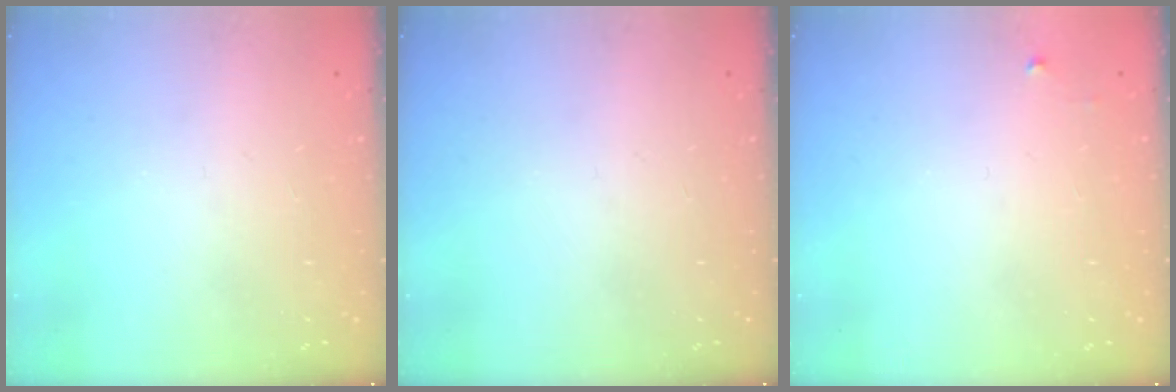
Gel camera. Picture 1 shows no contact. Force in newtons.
{"total": 0.0}
{"total": 2.5, "press": 2.5, "slide": 0.4}